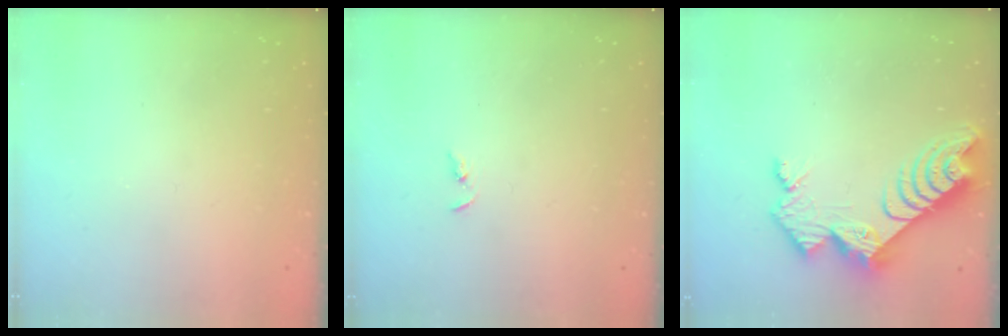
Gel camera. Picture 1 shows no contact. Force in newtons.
{"total": 1.5, "press": 1.5, "slide": 0.4}
{"total": 11.6, "press": 11.5, "slide": 1.1}